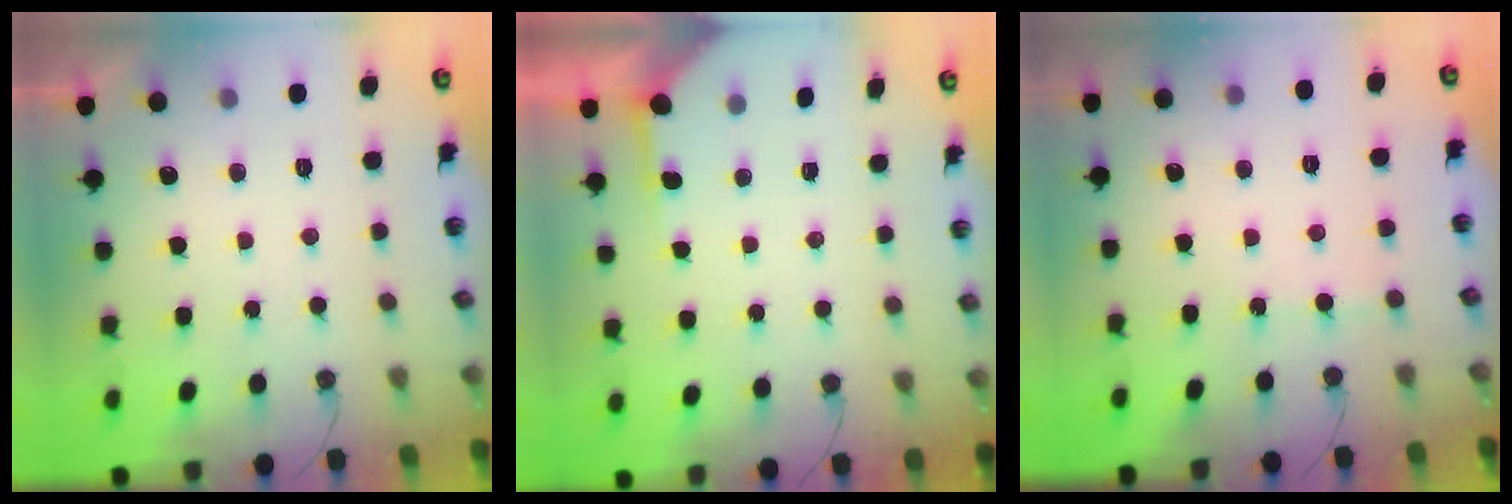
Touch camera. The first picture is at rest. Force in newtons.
{"total": 3.5, "press": 3.4, "slide": 0.5}
{"total": 3.6, "press": 3.5, "slide": 0.4}